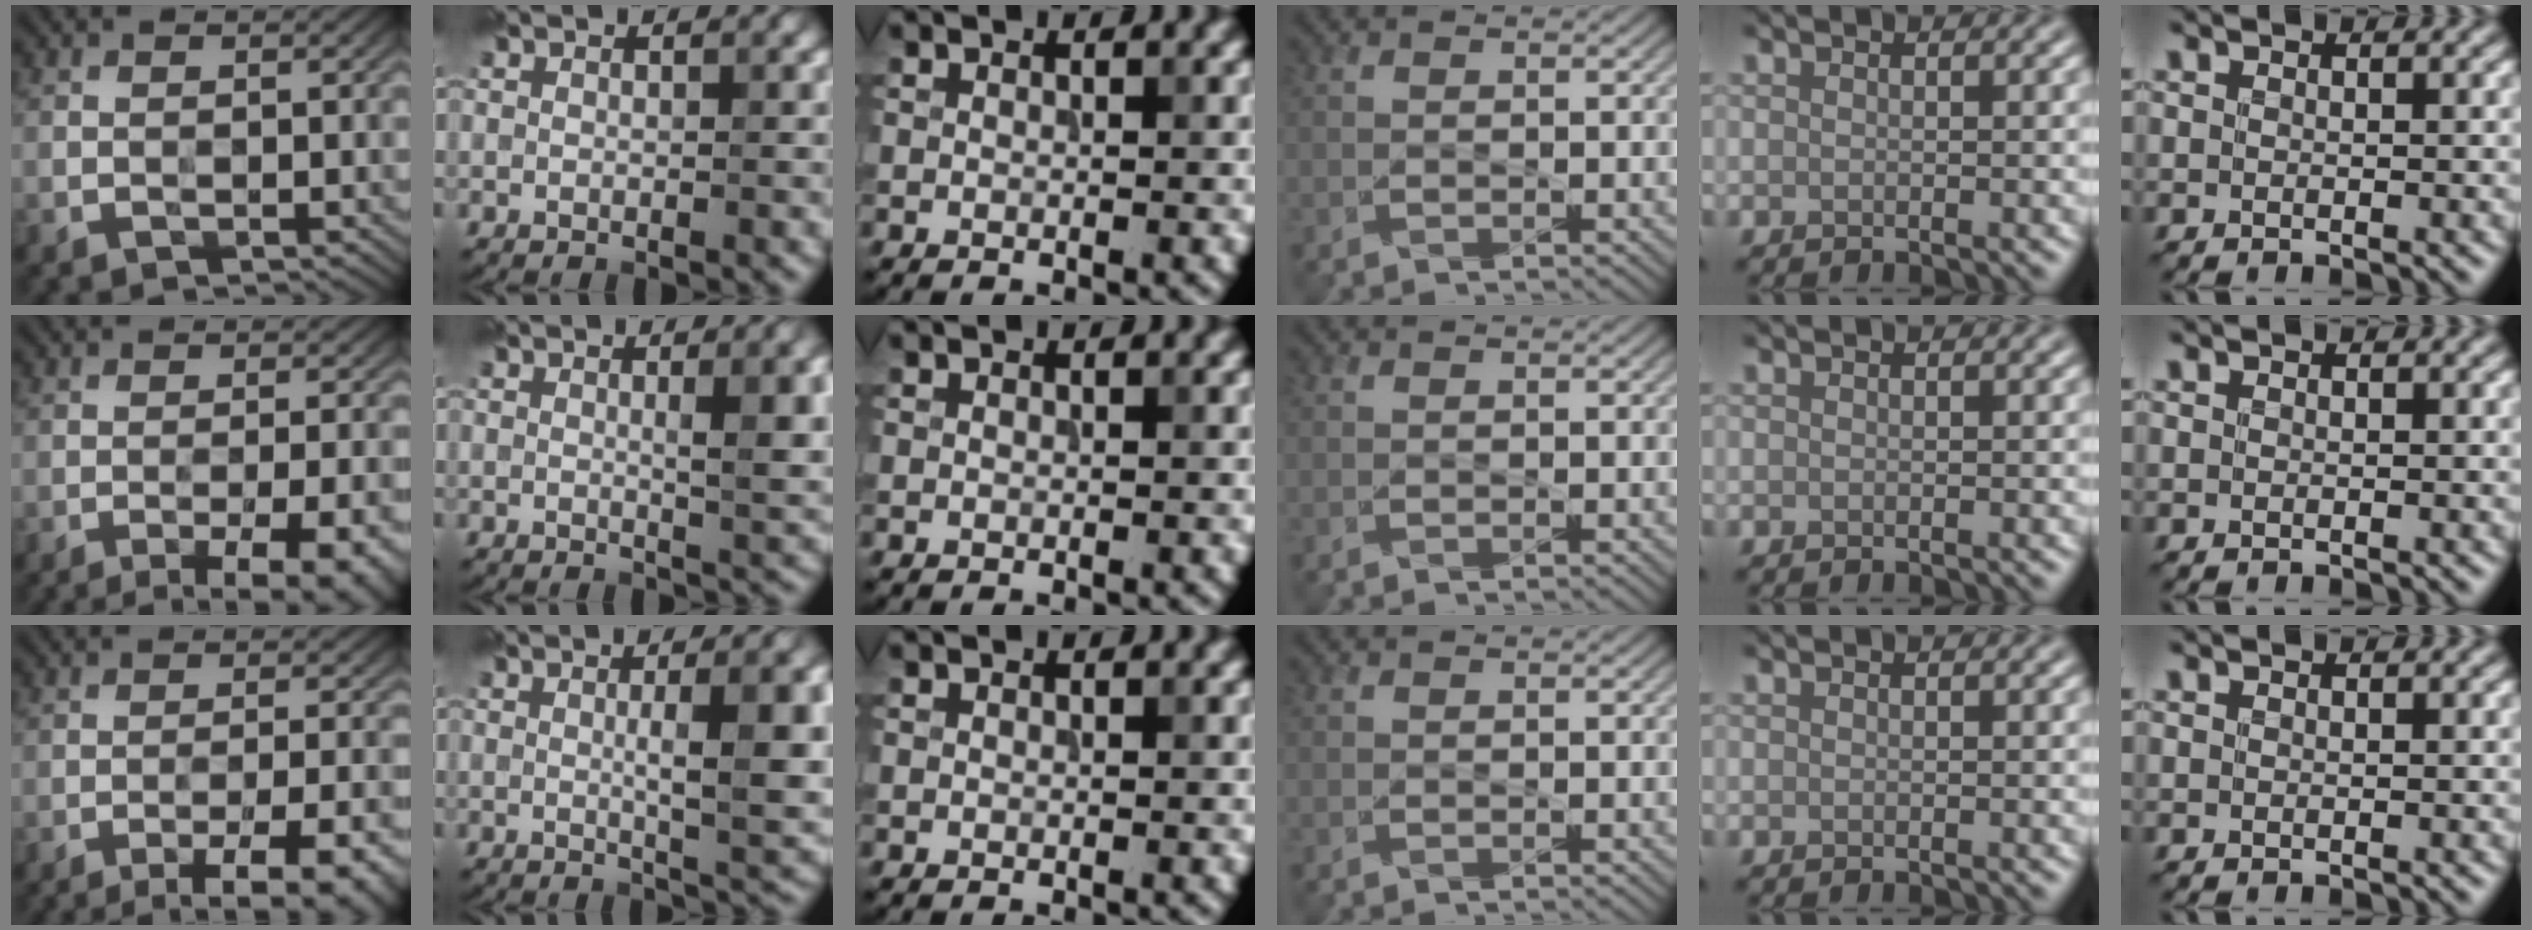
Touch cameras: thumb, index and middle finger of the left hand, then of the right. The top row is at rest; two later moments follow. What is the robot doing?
{"motion": "wipe", "object": "measuring cup"}